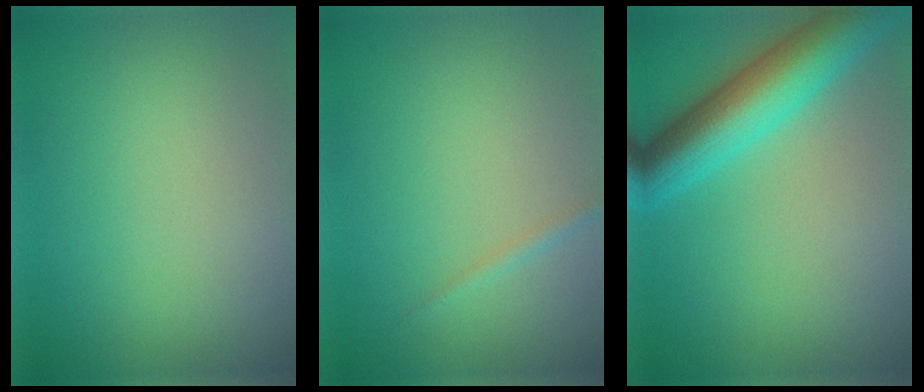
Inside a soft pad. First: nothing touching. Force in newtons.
{"total": 0.8, "press": 0.8, "slide": 0.1}
{"total": 7.7, "press": 7.7, "slide": 0.2}